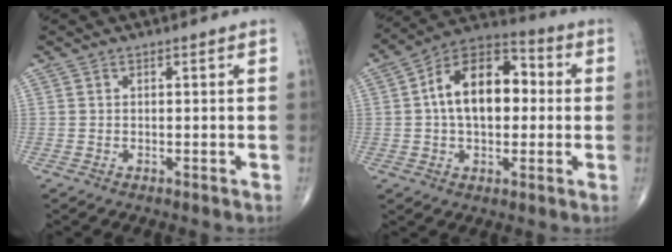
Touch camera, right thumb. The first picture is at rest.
{"total": 15.8, "force": [1.3, 9.6, 12.5], "torque": [-0.180, 0.032, 0.009]}